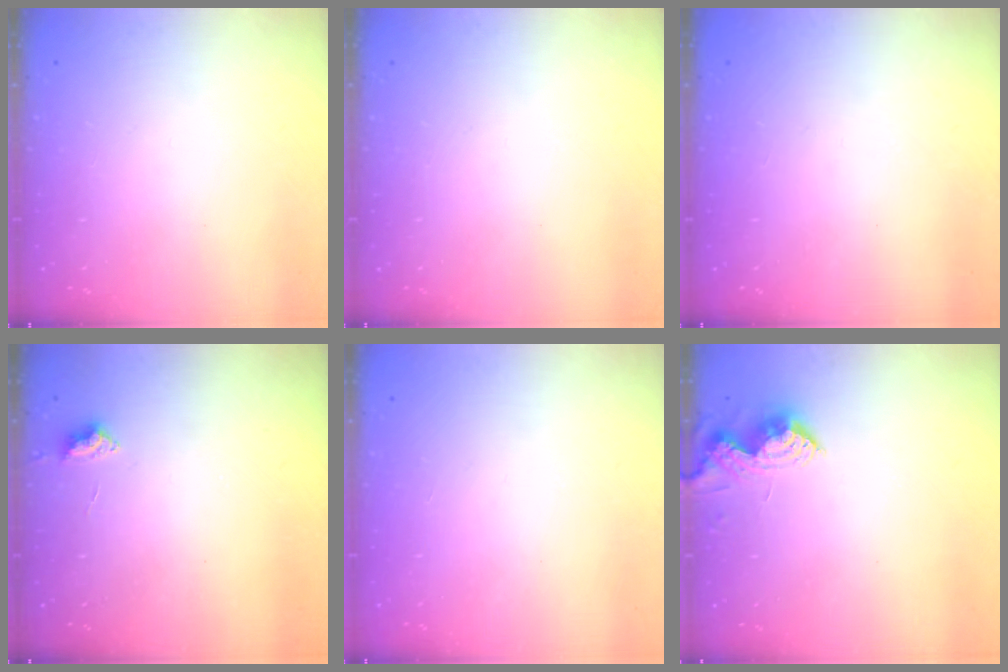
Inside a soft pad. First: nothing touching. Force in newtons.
{"total": 0.0}
{"total": 1.0, "press": 0.9, "slide": 0.4}
{"total": 2.7, "press": 2.6, "slide": 0.5}
{"total": 1.5, "press": 1.2, "slide": 0.9}
{"total": 7.6, "press": 7.6, "slide": 0.6}